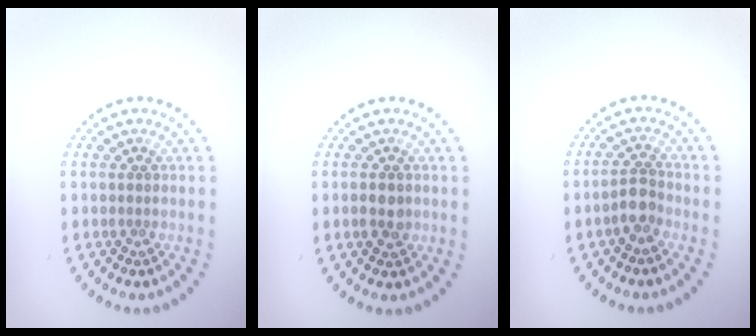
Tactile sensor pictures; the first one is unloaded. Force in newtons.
{"total": 1.8, "press": 1.7, "slide": 0.3}
{"total": 2.0, "press": 1.7, "slide": 1.0}